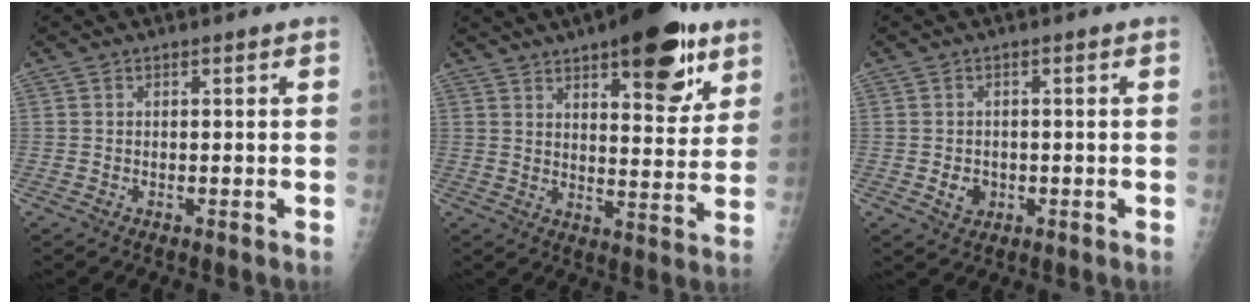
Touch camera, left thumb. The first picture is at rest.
{"total": 17.5, "force": [10.0, 6.4, 12.8], "torque": [-0.136, -0.044, 0.140]}
{"total": 3.1, "force": [-0.7, 2.6, 1.5], "torque": [-0.014, 0.002, -0.003]}